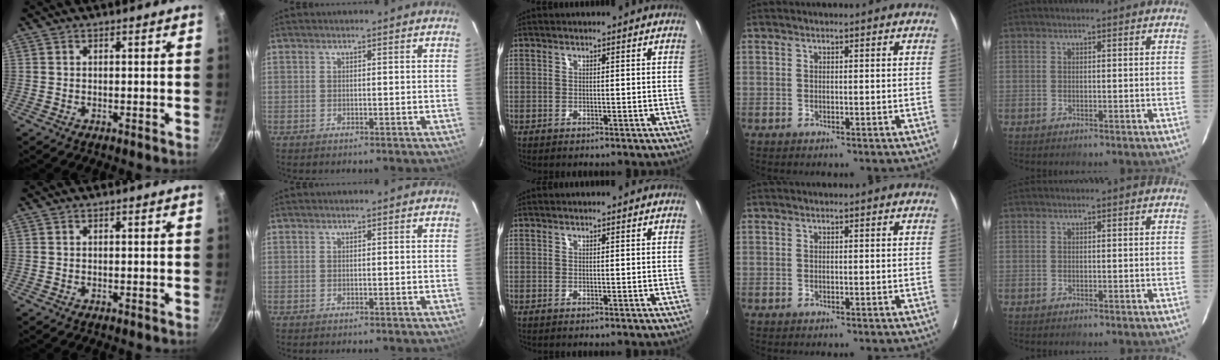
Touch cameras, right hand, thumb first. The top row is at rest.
{}